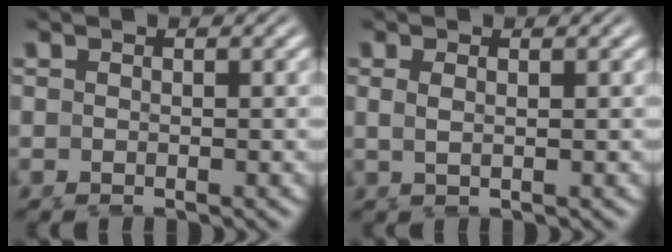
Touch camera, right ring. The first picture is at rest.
{"total": 1.2, "force": [0.6, -0.7, 0.7], "torque": [-0.017, -0.006, 0.017]}